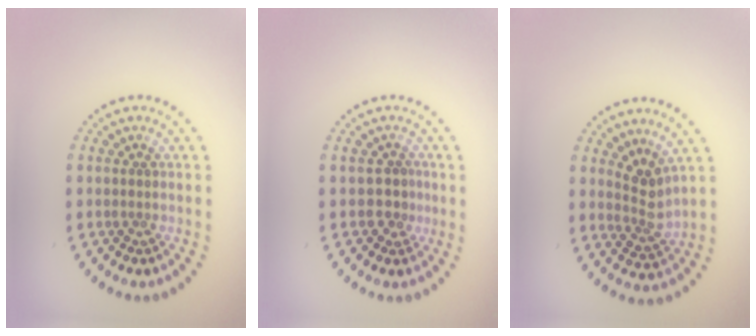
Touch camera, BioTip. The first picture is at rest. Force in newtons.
{"total": 1.9, "press": 1.7, "slide": 0.9}
{"total": 2.6, "press": 2.0, "slide": 1.7}